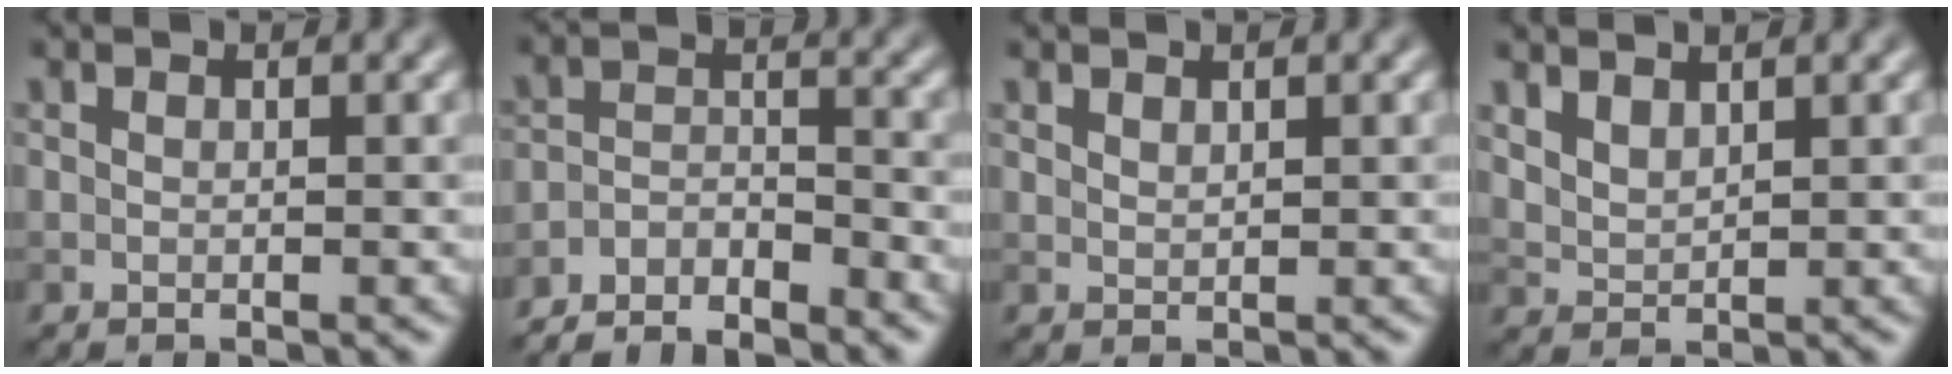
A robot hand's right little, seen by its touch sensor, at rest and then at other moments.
{"total": 4.6, "force": [-4.4, 0.8, 1.1], "torque": [-0.023, -0.005, -0.085]}
{"total": 0.7, "force": [0.6, 0.2, 0.2], "torque": [-0.004, 0.000, 0.015]}
{"total": 2.1, "force": [1.6, 0.8, 0.9], "torque": [-0.021, 0.004, 0.039]}